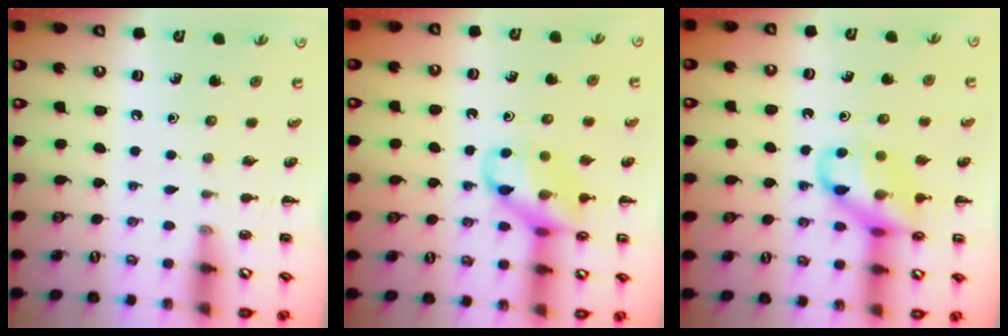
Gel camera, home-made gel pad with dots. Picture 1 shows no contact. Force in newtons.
{"total": 12.4, "press": 12.3, "slide": 1.6}
{"total": 13.1, "press": 12.9, "slide": 1.9}